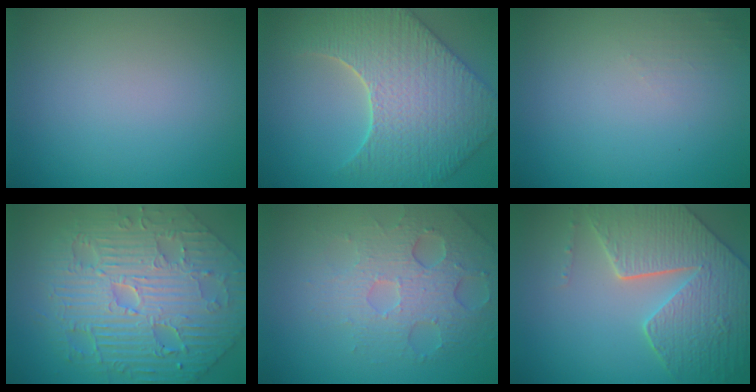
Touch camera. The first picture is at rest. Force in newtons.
{"total": 7.9, "press": 6.8, "slide": 4.1}
{"total": 1.1, "press": 1.1, "slide": 0.3}
{"total": 9.4, "press": 7.1, "slide": 6.3}
{"total": 4.9, "press": 4.1, "slide": 2.6}
{"total": 8.3, "press": 6.1, "slide": 5.7}